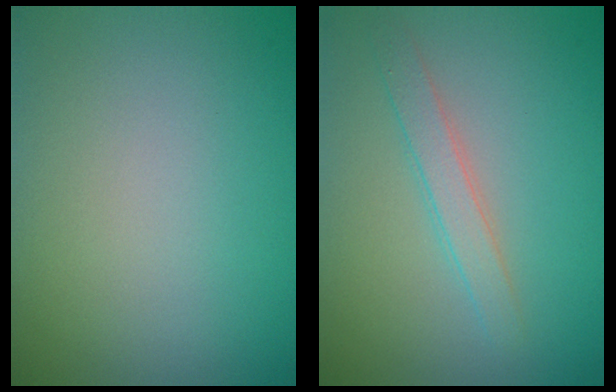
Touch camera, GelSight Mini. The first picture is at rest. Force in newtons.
{"total": 2.0, "press": 2.0, "slide": 0.1}